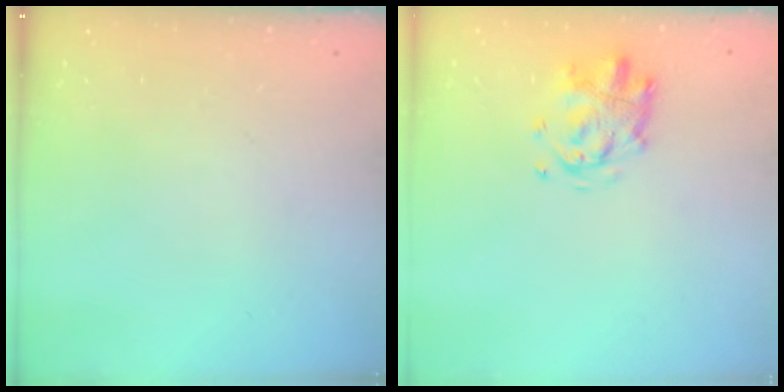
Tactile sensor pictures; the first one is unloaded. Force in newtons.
{"total": 3.5, "press": 3.5, "slide": 0.6}